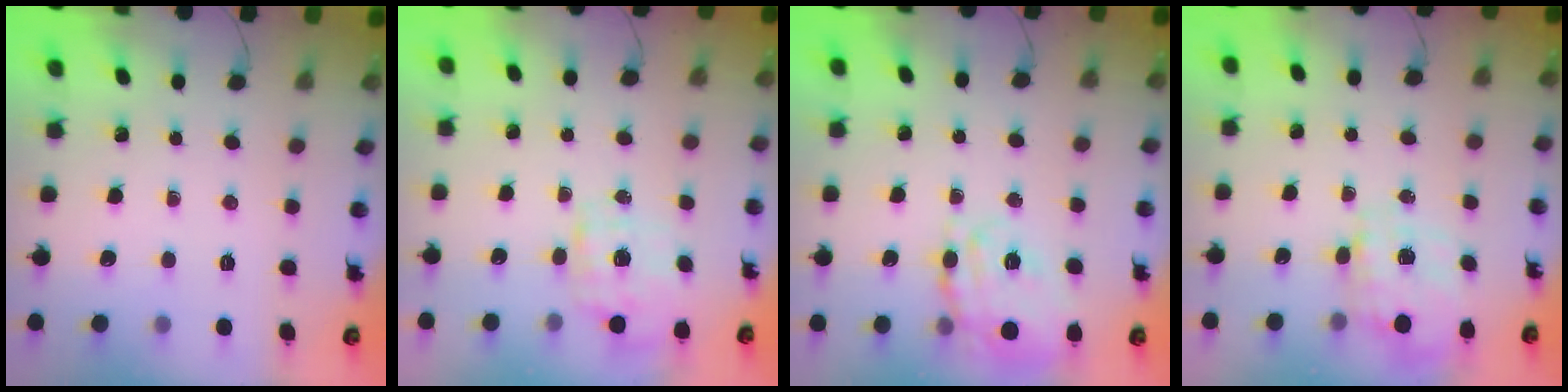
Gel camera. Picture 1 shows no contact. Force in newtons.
{"total": 1.8, "press": 1.7, "slide": 0.6}
{"total": 12.4, "press": 12.0, "slide": 3.0}
{"total": 3.5, "press": 3.4, "slide": 1.0}